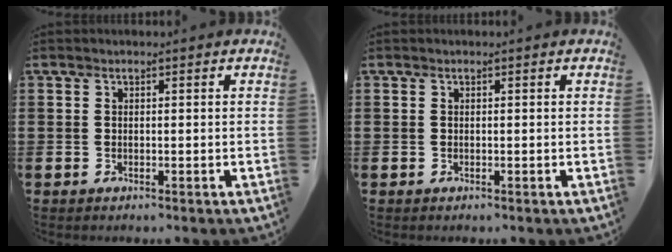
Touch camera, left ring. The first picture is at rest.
{"total": 0.0}